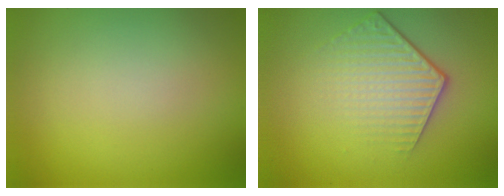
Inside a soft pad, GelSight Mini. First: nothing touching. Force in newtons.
{"total": 4.4, "press": 3.1, "slide": 3.1}